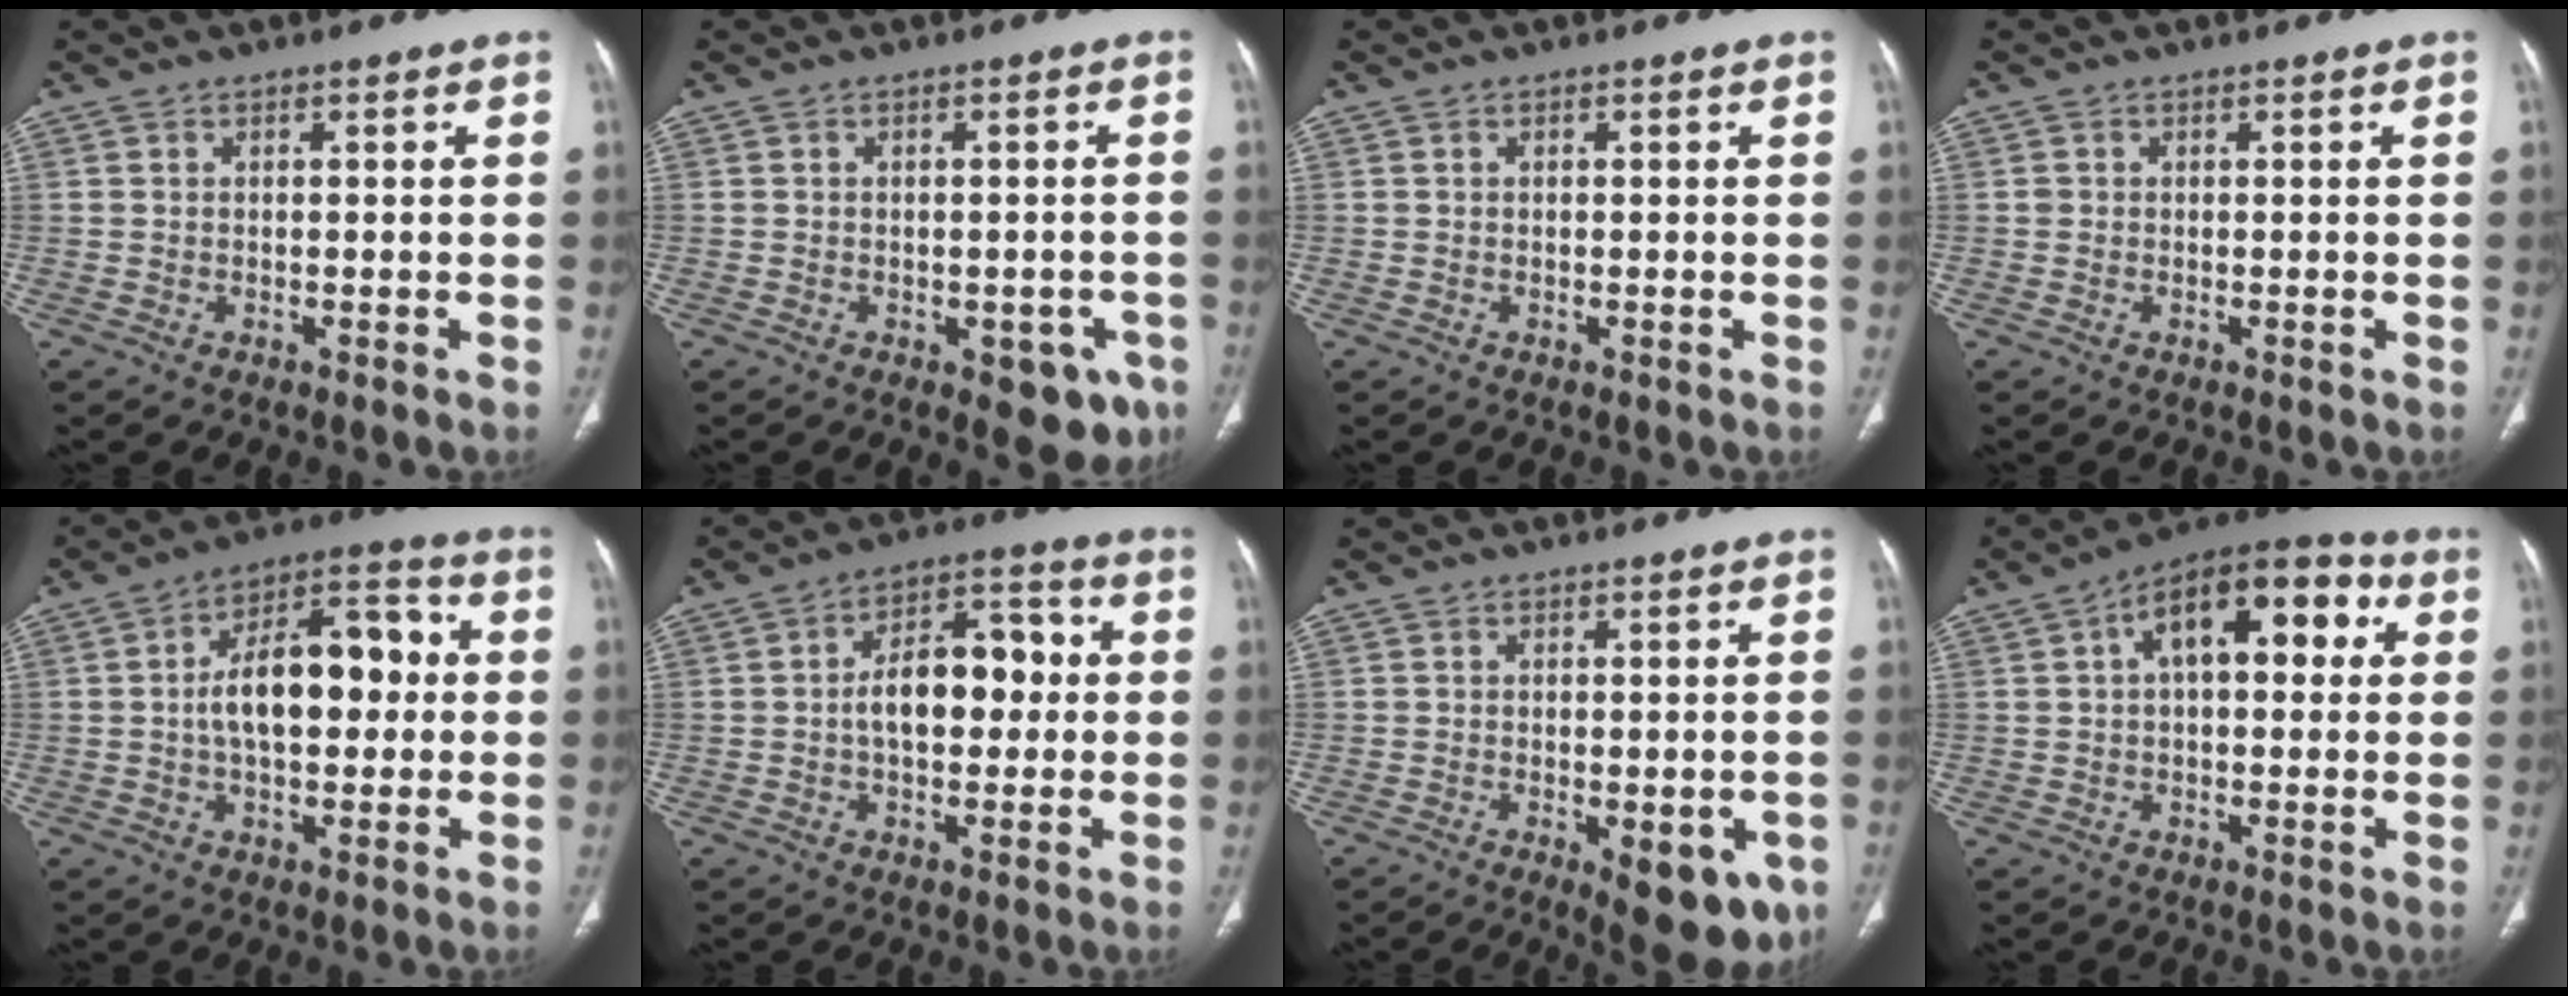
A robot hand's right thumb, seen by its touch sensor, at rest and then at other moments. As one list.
[{"total": 7.4, "force": [-3.4, 3.9, 5.3], "torque": [-0.032, 0.006, -0.036]}, {"total": 0.0}, {"total": 0.6, "force": [0.0, 0.5, 0.1], "torque": [0.000, 0.003, 0.002]}, {"total": 15.7, "force": [0.9, 8.5, 13.2], "torque": [-0.186, 0.035, 0.008]}, {"total": 11.9, "force": [0.3, 7.0, 9.6], "torque": [-0.126, 0.032, 0.000]}, {"total": 10.2, "force": [-3.6, 4.4, 8.5], "torque": [-0.085, -0.005, -0.036]}, {"total": 15.5, "force": [4.1, 7.9, 12.7], "torque": [-0.161, 0.034, 0.054]}]